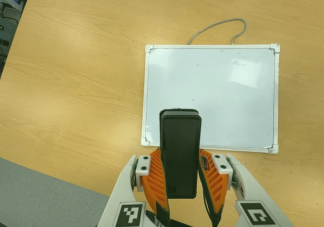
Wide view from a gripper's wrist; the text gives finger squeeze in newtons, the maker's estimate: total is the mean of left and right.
{"total": 8.0, "left": 6.4, "right": 9.5}